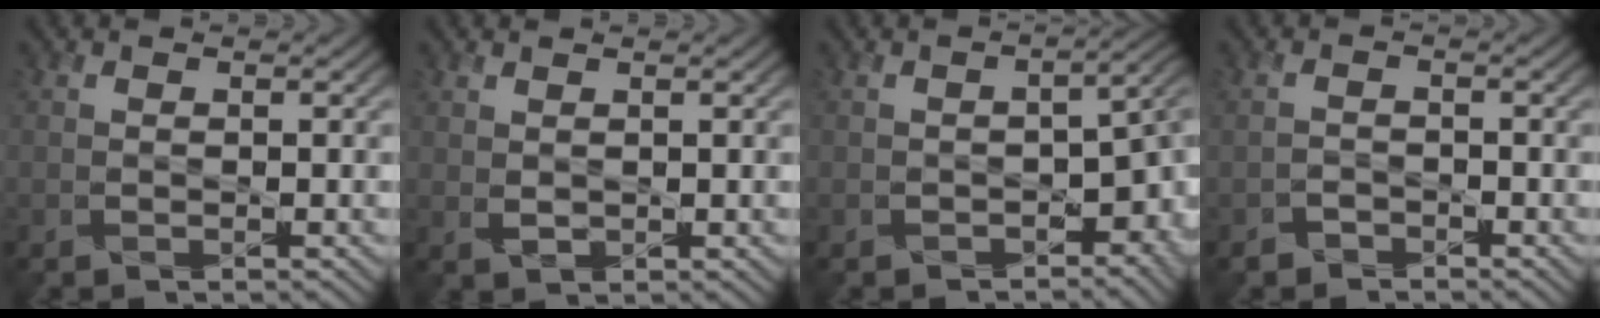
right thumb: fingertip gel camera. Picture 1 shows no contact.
{"total": 1.1, "force": [0.8, 0.5, 0.6], "torque": [-0.017, -0.004, 0.022]}
{"total": 7.8, "force": [-2.9, 4.3, 5.9], "torque": [-0.080, -0.031, -0.033]}
{"total": 1.9, "force": [-1.7, 0.8, 0.1], "torque": [-0.001, -0.003, -0.036]}